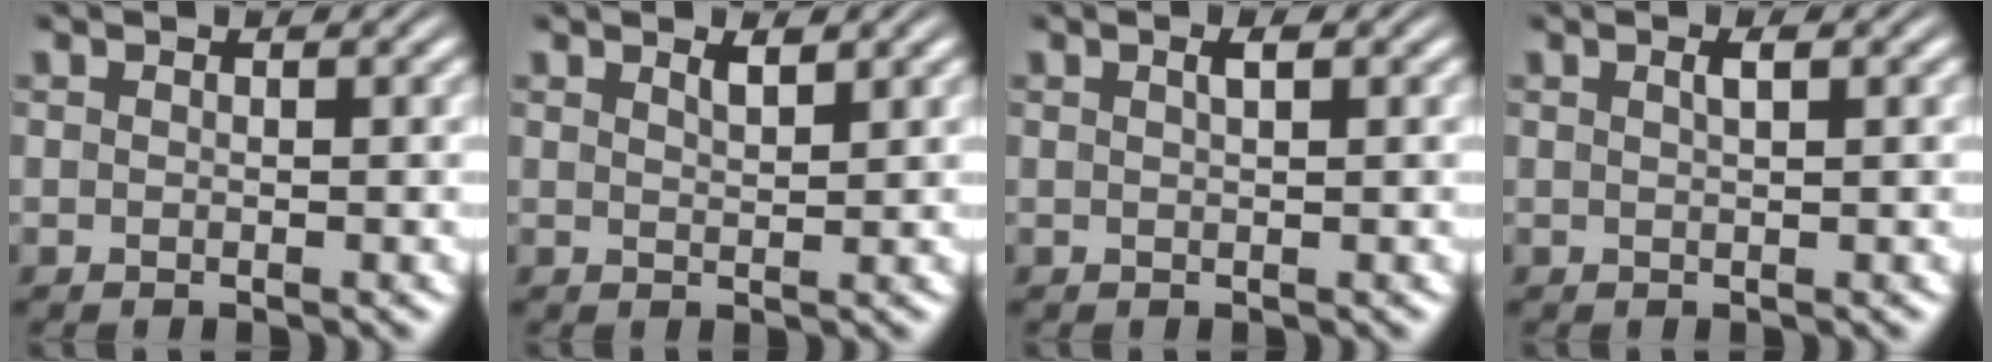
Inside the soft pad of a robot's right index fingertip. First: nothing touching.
{"total": 1.1, "force": [0.8, -0.3, 0.6], "torque": [-0.006, -0.008, 0.019]}
{"total": 0.9, "force": [0.2, -0.1, 0.9], "torque": [-0.011, 0.001, 0.006]}
{"total": 1.0, "force": [0.2, -0.2, 1.0], "torque": [-0.012, 0.002, 0.006]}